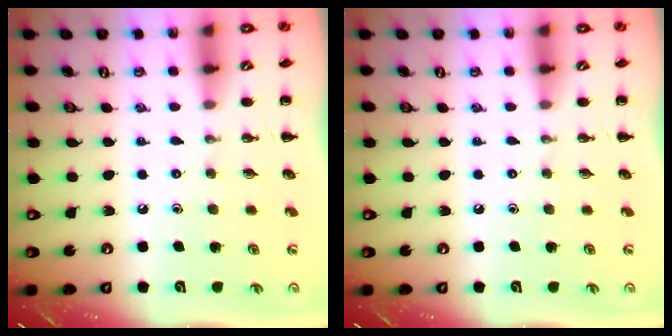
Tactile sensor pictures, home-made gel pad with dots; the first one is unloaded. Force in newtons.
{"total": 0.0}